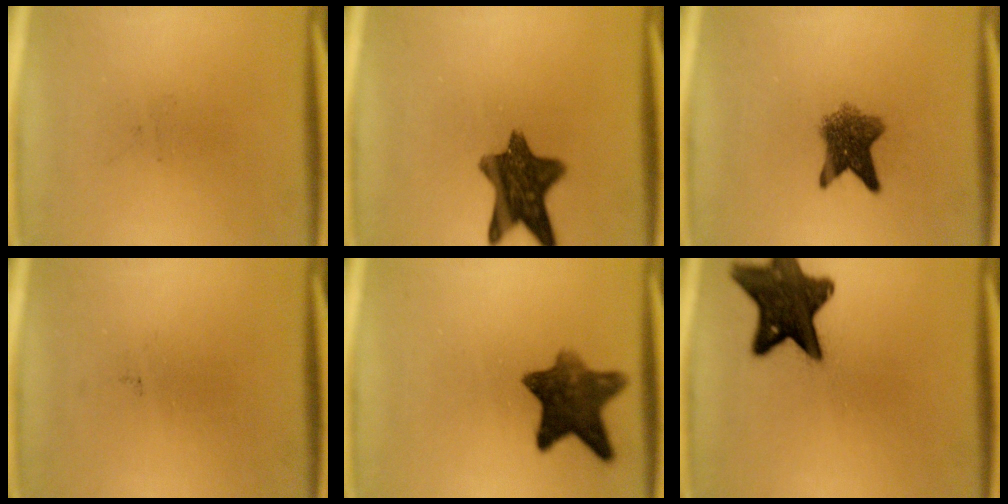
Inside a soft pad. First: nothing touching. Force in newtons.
{"total": 11.2}
{"total": 6.3}
{"total": 0.0}
{"total": 9.9}
{"total": 14.2}